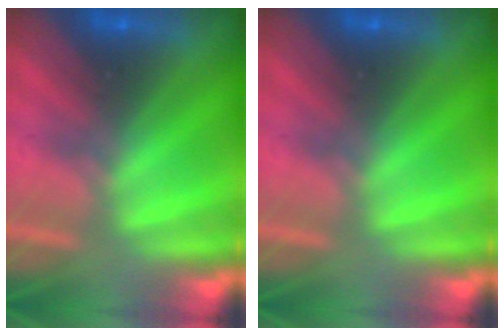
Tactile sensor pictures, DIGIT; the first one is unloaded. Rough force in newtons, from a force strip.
{"total": 0.0}